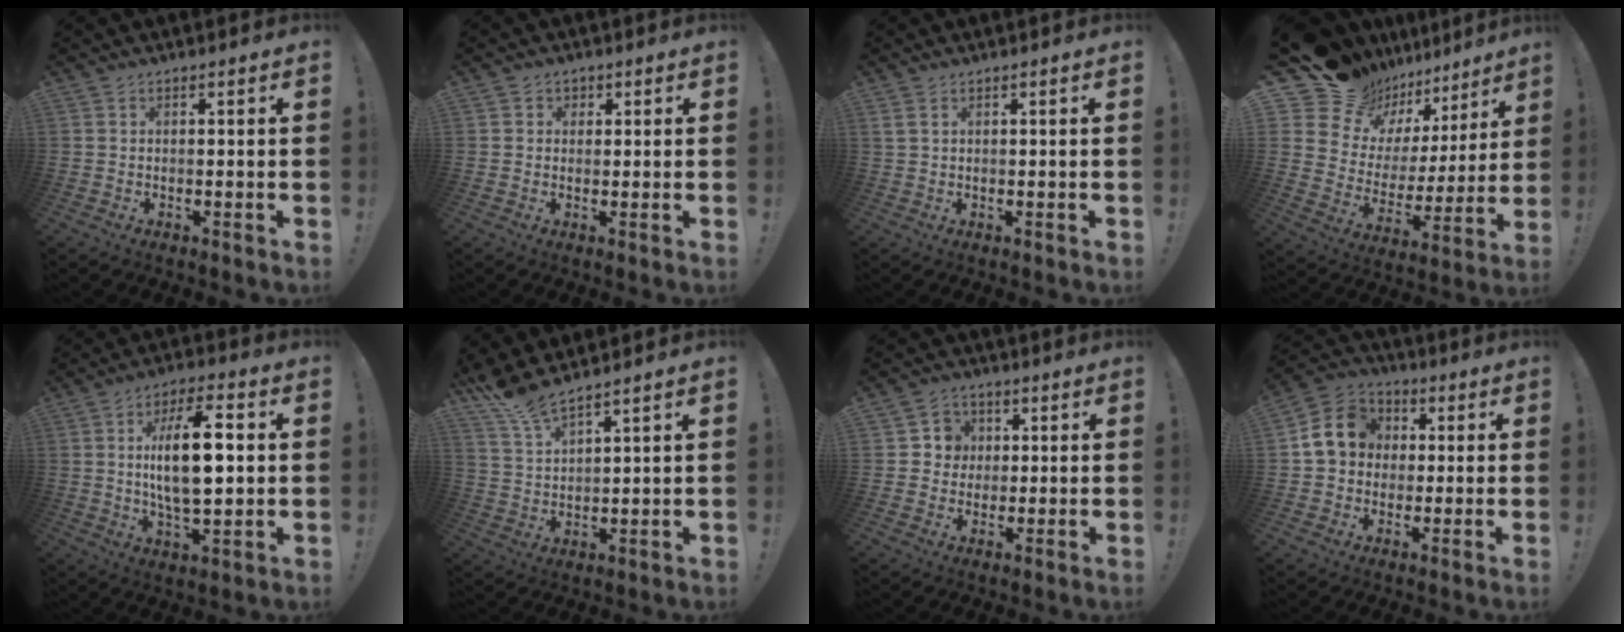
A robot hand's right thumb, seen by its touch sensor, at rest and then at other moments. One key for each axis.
{"total": 2.0, "fx": 0.5, "fy": 1.9, "fz": 0.4, "tx": 0.001, "ty": -0.002, "tz": 0.007}
{"total": 1.9, "fx": 0.9, "fy": 0.9, "fz": 1.4, "tx": -0.036, "ty": 0.005, "tz": 0.019}
{"total": 14.0, "fx": 11.9, "fy": 7.0, "fz": 2.4, "tx": -0.057, "ty": -0.106, "tz": 0.230}
{"total": 16.0, "fx": 1.6, "fy": 6.3, "fz": 14.6, "tx": -0.258, "ty": 0.002, "tz": 0.016}
{"total": 7.4, "fx": 6.5, "fy": 0.8, "fz": 3.3, "tx": -0.077, "ty": -0.036, "tz": 0.122}
{"total": 6.1, "fx": 0.7, "fy": 5.9, "fz": 1.1, "tx": -0.020, "ty": -0.002, "tz": 0.016}
{"total": 11.9, "fx": 2.3, "fy": 10.3, "fz": 5.4, "tx": -0.087, "ty": 0.016, "tz": 0.055}